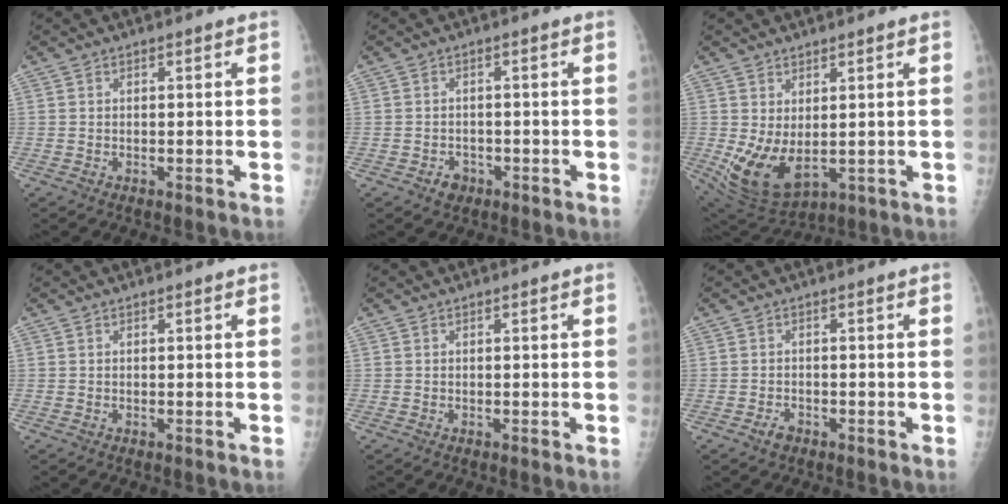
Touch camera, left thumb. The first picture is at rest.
{"total": 2.0, "force": [-1.0, 1.7, 0.6], "torque": [0.000, 0.007, -0.011]}
{"total": 9.7, "force": [0.8, 5.1, 8.3], "torque": [-0.144, -0.022, 0.041]}
{"total": 0.0}
{"total": 0.0}
{"total": 1.5, "force": [-0.9, 0.9, 0.8], "torque": [-0.018, 0.004, -0.014]}